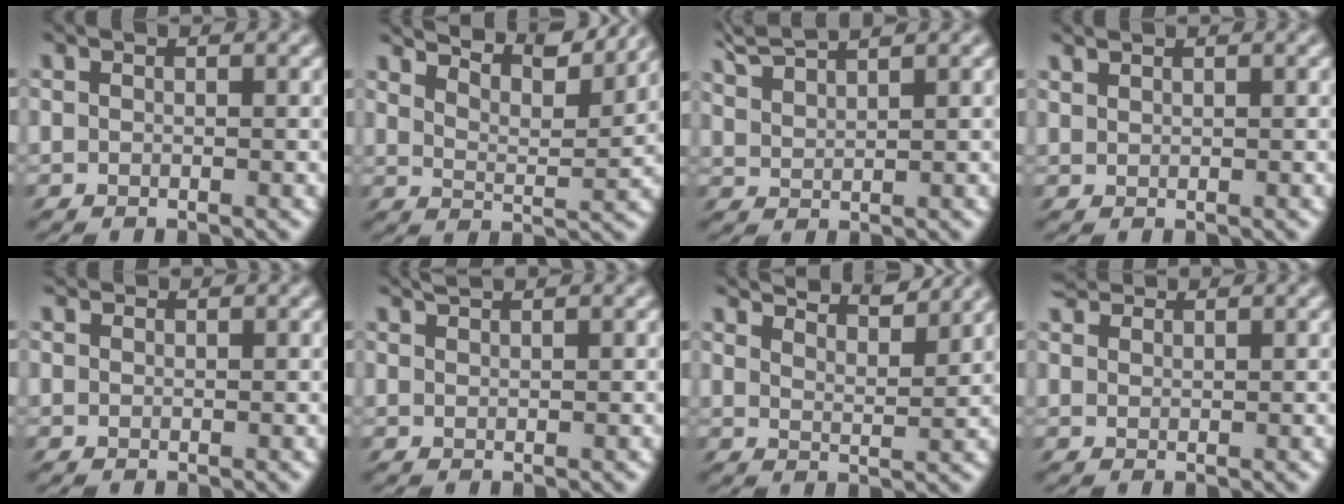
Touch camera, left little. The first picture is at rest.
{"total": 8.3, "force": [7.5, 0.9, 3.4], "torque": [-0.072, 0.008, 0.088]}
{"total": 4.0, "force": [3.6, -0.3, 1.7], "torque": [-0.050, 0.016, 0.063]}
{"total": 0.9, "force": [0.8, 0.0, 0.2], "torque": [-0.011, 0.003, 0.019]}
{"total": 1.3, "force": [1.0, 0.8, 0.1], "torque": [-0.015, 0.007, 0.018]}
{"total": 1.6, "force": [1.5, -0.5, 0.3], "torque": [-0.010, 0.010, 0.031]}
{"total": 5.2, "force": [4.9, 0.2, 1.7], "torque": [-0.037, 0.009, 0.060]}
{"total": 2.9, "force": [2.4, 1.4, 0.9], "torque": [-0.049, 0.014, 0.045]}